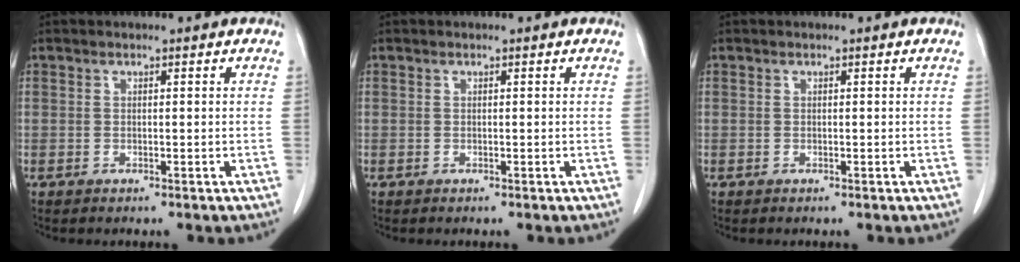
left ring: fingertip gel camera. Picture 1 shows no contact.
{"total": 0.0}
{"total": 0.0}